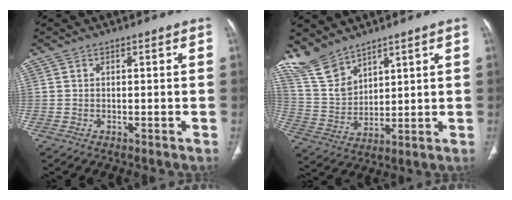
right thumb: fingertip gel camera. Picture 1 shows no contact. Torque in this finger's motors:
{"motor_torque": [-0.90, 2.23, 0.14, 1.31, 0.24]}